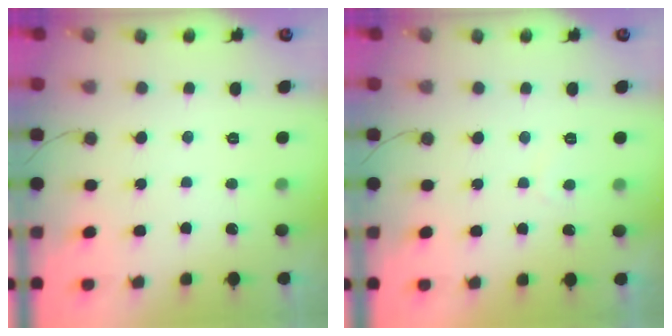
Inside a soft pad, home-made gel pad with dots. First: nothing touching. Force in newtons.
{"total": 2.1, "press": 2.0, "slide": 0.6}